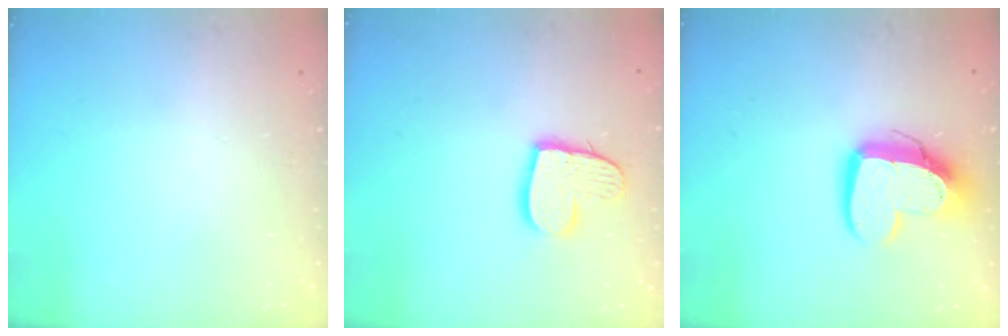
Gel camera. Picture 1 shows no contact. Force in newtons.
{"total": 12.6, "press": 12.5, "slide": 1.0}
{"total": 13.5, "press": 13.5, "slide": 1.1}